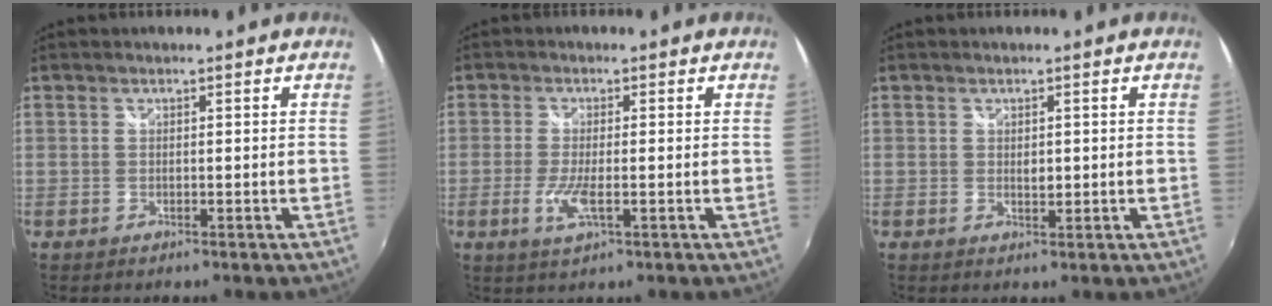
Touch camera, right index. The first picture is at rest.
{"total": 4.7, "force": [-1.4, 0.8, 4.3], "torque": [-0.095, -0.012, -0.028]}
{"total": 1.4, "force": [0.2, 0.9, 1.0], "torque": [-0.015, -0.002, 0.003]}